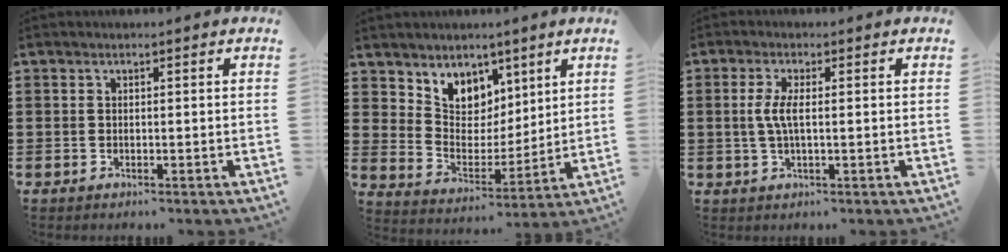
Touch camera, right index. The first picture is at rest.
{"total": 6.8, "force": [5.1, 4.6, 0.3], "torque": [-0.049, -0.034, 0.099]}
{"total": 3.7, "force": [0.1, 0.9, 3.6], "torque": [-0.080, -0.004, -0.006]}